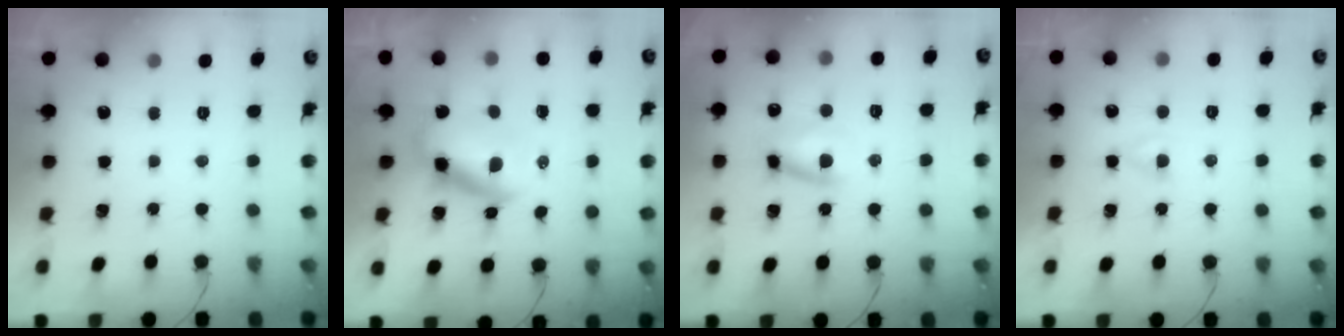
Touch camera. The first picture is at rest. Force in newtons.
{"total": 6.6, "press": 6.3, "slide": 1.9}
{"total": 8.2, "press": 8.1, "slide": 0.6}
{"total": 1.6, "press": 1.4, "slide": 0.8}